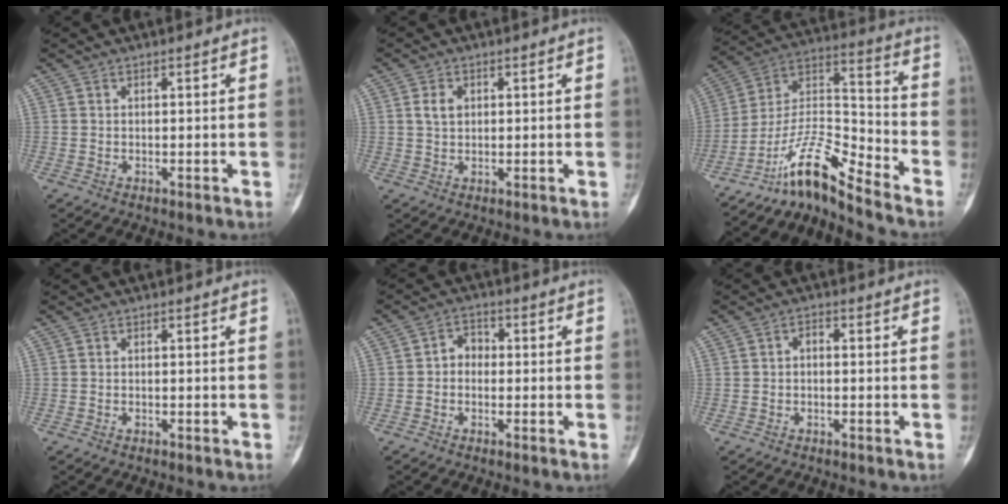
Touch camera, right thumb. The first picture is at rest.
{"total": 3.0, "force": [0.8, 2.1, 1.9], "torque": [-0.030, 0.002, 0.015]}
{"total": 11.9, "force": [-10.4, 1.1, 5.6], "torque": [-0.115, 0.107, -0.198]}
{"total": 0.0}
{"total": 3.5, "force": [-0.5, 2.8, 2.0], "torque": [-0.014, 0.016, -0.021]}
{"total": 1.5, "force": [-0.3, 1.0, 1.1], "torque": [-0.013, 0.010, -0.011]}